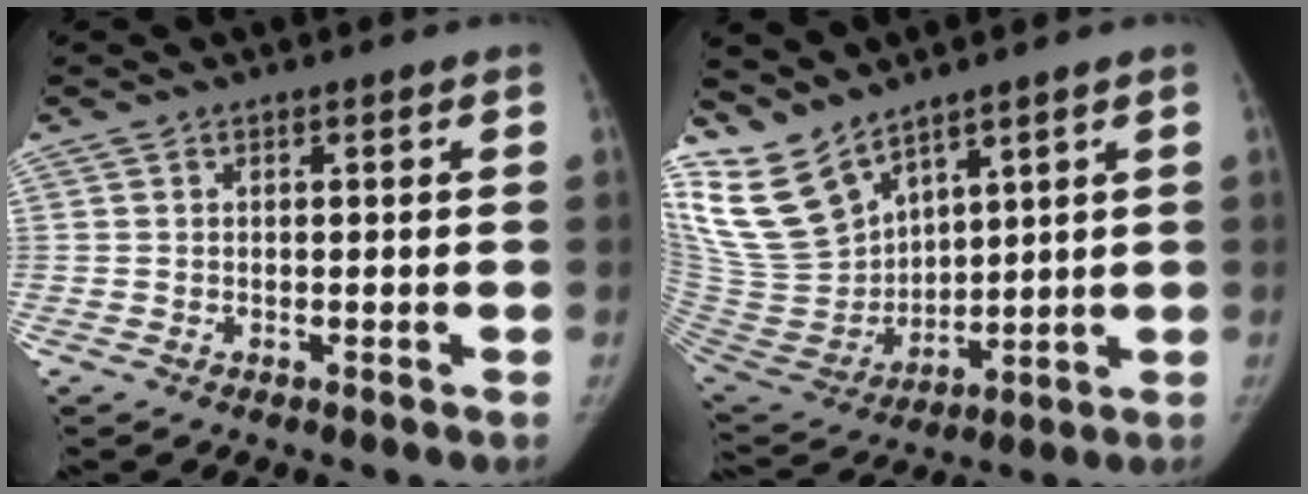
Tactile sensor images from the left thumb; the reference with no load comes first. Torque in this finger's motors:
{"motor_torque": [1.09, -0.37, 1.34, -1.43, 0.39]}